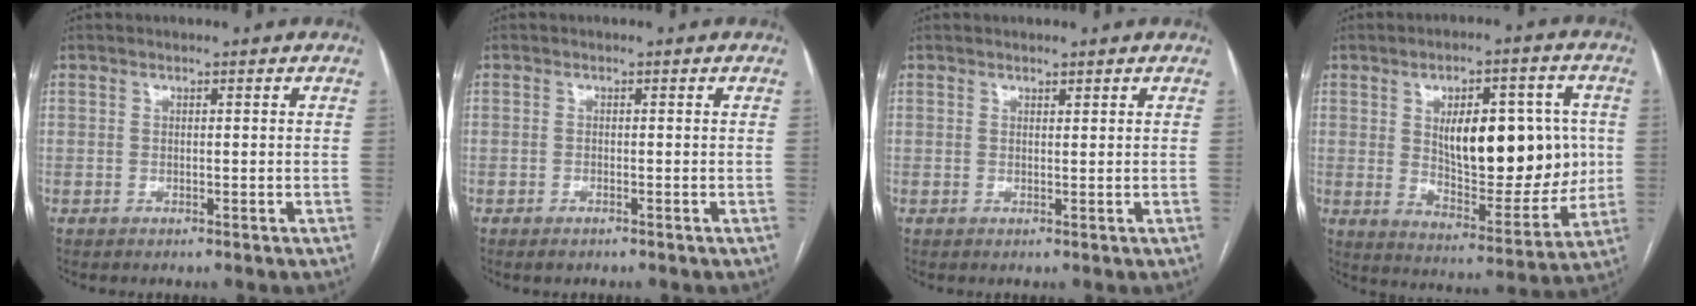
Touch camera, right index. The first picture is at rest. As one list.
[{"total": 1.1, "force": [-0.8, 0.4, 0.7], "torque": [-0.012, -0.001, -0.007]}, {"total": 0.6, "force": [0.5, 0.1, 0.2], "torque": [-0.008, -0.002, 0.009]}, {"total": 17.5, "force": [2.4, 7.4, 15.6], "torque": [-0.229, 0.008, 0.049]}]